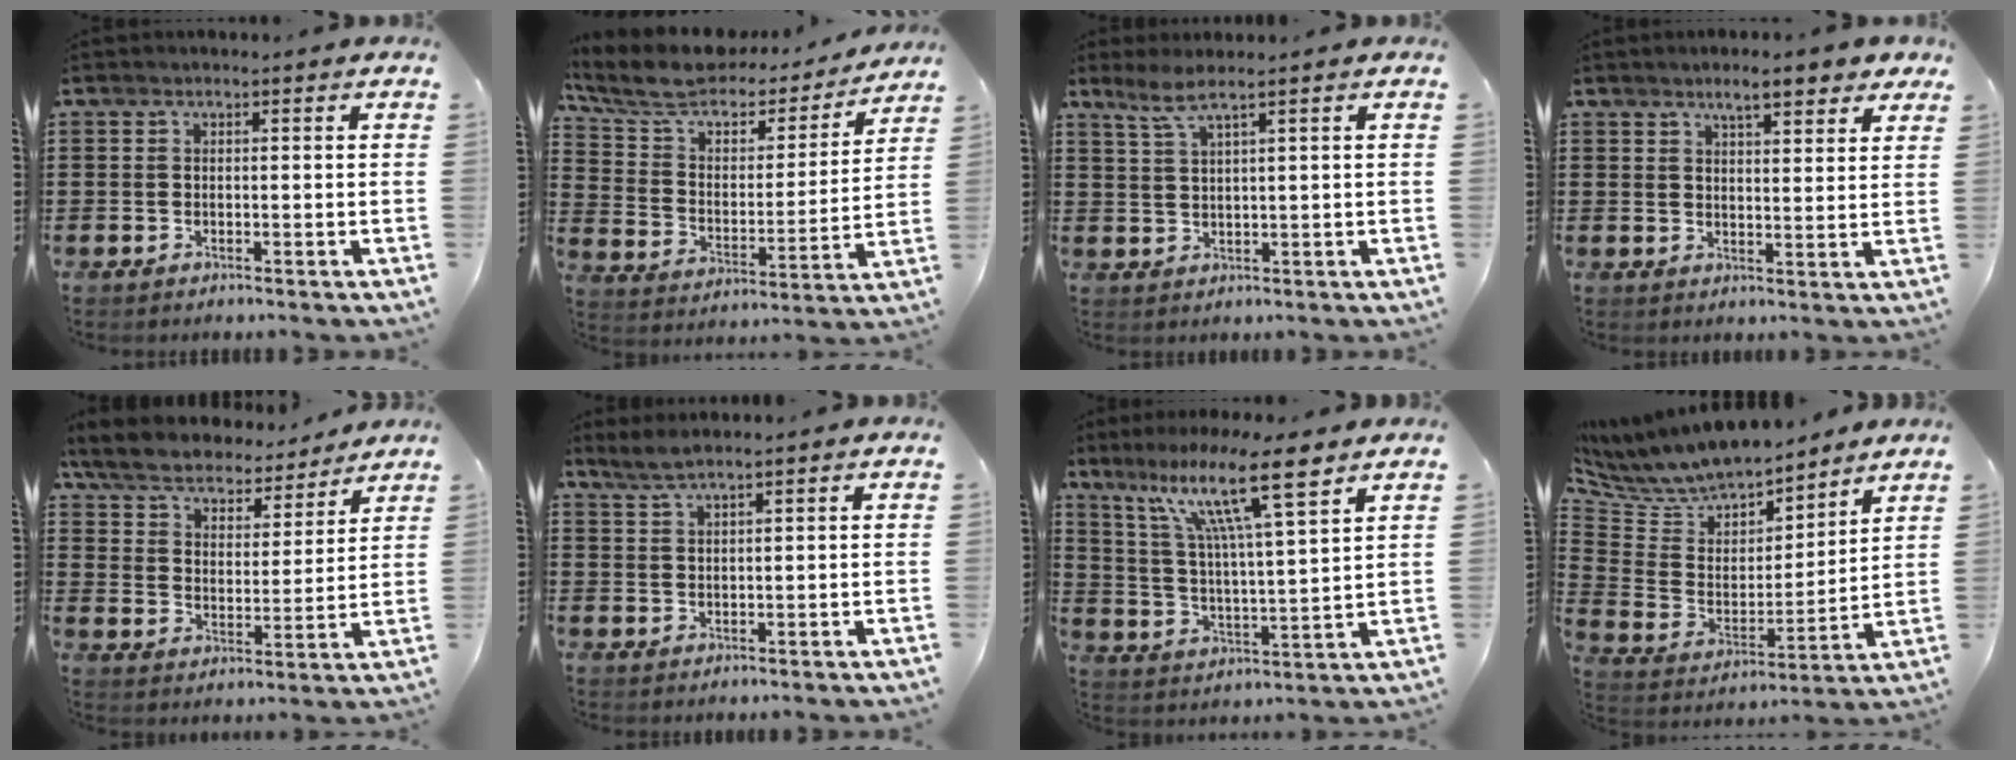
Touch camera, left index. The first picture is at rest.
{"total": 8.4, "force": [6.8, 3.0, 4.0], "torque": [-0.115, -0.045, 0.113]}
{"total": 3.3, "force": [2.1, -0.1, 2.6], "torque": [-0.057, 0.001, 0.037]}
{"total": 5.7, "force": [4.4, 1.2, 3.3], "torque": [-0.058, -0.006, 0.075]}
{"total": 6.5, "force": [6.2, 1.2, 1.8], "torque": [-0.064, -0.039, 0.107]}
{"total": 2.3, "force": [2.0, -0.1, 1.2], "torque": [-0.026, 0.001, 0.037]}
{"total": 12.9, "force": [8.9, 1.1, 9.3], "torque": [-0.188, -0.040, 0.142]}
{"total": 7.8, "force": [7.3, 2.6, 0.9], "torque": [-0.066, -0.057, 0.128]}